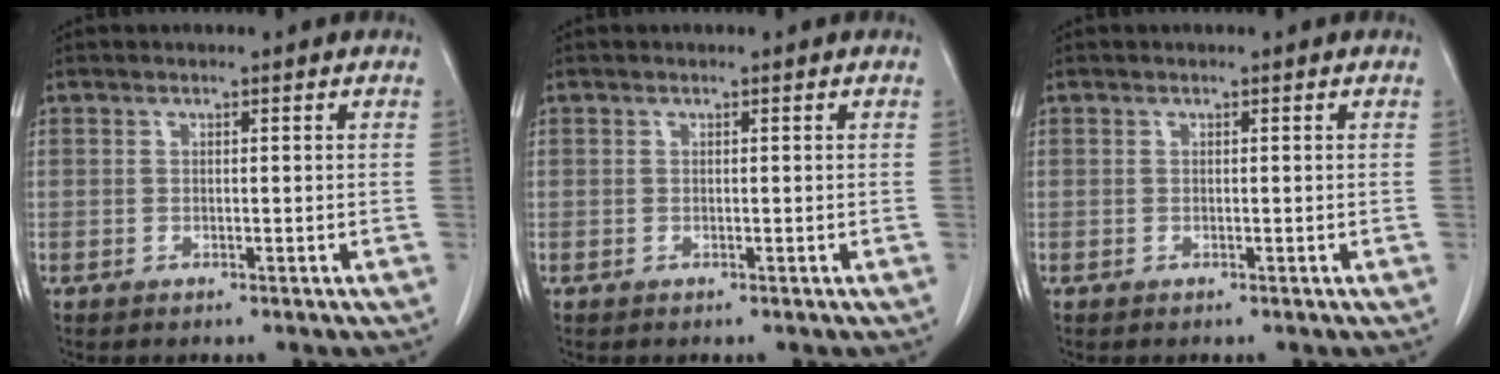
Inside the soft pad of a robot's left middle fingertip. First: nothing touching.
{"total": 0.0}
{"total": 0.0}